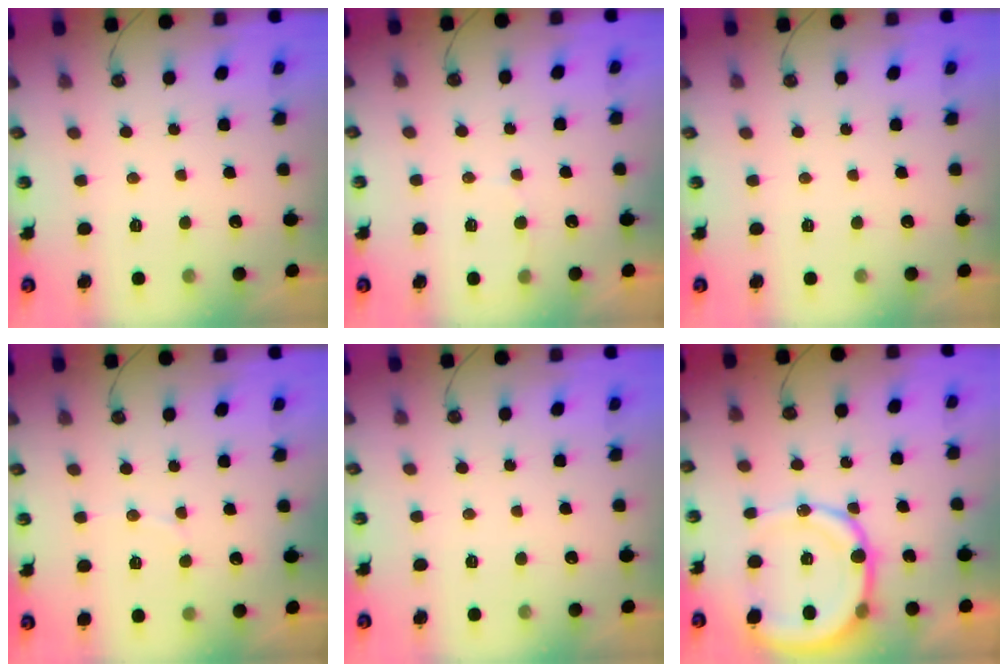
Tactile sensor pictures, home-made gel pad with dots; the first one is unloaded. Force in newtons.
{"total": 4.1, "press": 4.1, "slide": 0.4}
{"total": 0.0}
{"total": 4.7, "press": 4.5, "slide": 1.0}
{"total": 0.0}
{"total": 15.3, "press": 15.0, "slide": 2.9}